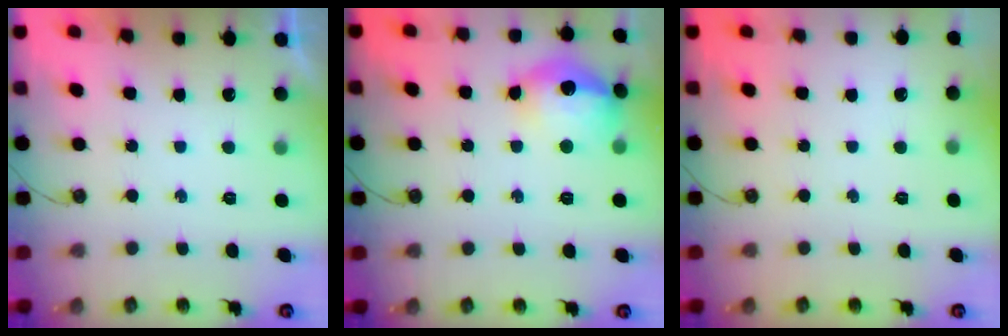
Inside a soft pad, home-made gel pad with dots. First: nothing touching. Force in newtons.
{"total": 15.2, "press": 15.2, "slide": 1.3}
{"total": 0.0}